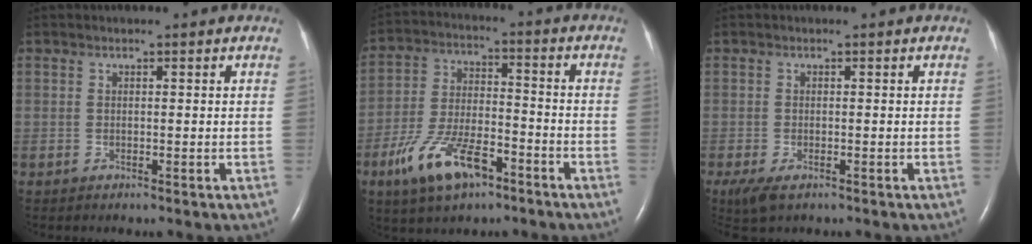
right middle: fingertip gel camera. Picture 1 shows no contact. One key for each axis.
{"total": 11.8, "fx": -6.8, "fy": 4.4, "fz": 8.6, "tx": -0.178, "ty": 0.002, "tz": -0.120}
{"total": 3.7, "fx": -2.3, "fy": 1.4, "fz": 2.6, "tx": -0.061, "ty": -0.012, "tz": -0.037}